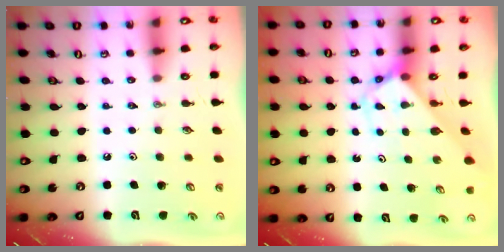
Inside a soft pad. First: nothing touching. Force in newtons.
{"total": 2.8, "press": 2.8, "slide": 0.1}